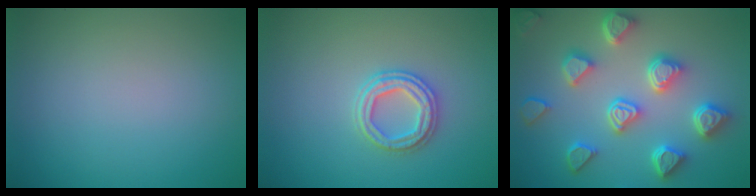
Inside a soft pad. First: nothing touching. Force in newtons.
{"total": 2.8, "press": 2.7, "slide": 0.8}
{"total": 6.9, "press": 5.8, "slide": 3.8}